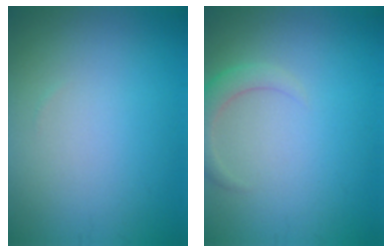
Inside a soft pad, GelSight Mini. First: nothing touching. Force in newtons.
{"total": 2.2, "press": 2.2, "slide": 0.2}